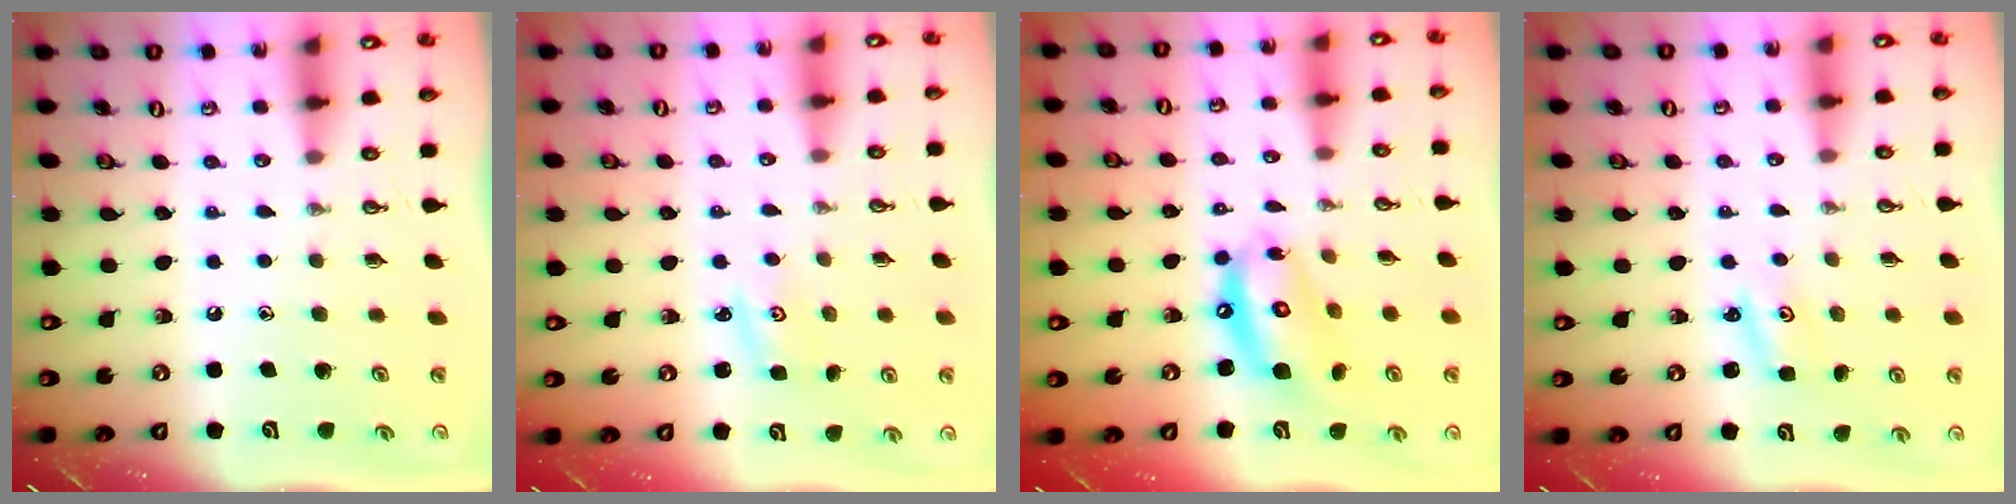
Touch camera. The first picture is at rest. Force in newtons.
{"total": 2.6, "press": 2.6, "slide": 0.4}
{"total": 12.9, "press": 12.8, "slide": 1.5}
{"total": 2.2, "press": 2.2, "slide": 0.3}